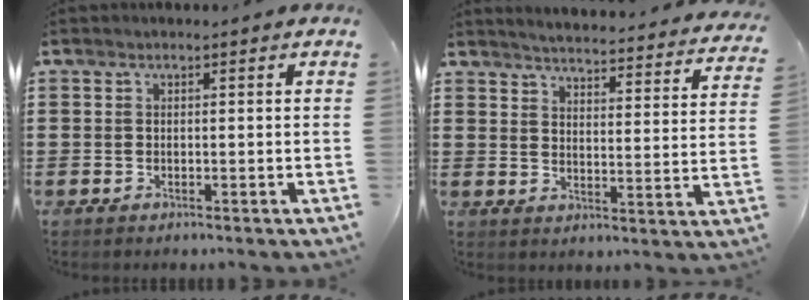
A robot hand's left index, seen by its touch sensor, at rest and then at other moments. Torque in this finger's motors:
{"motor_torque": [1.03, -1.11, 0.35, 0.06]}